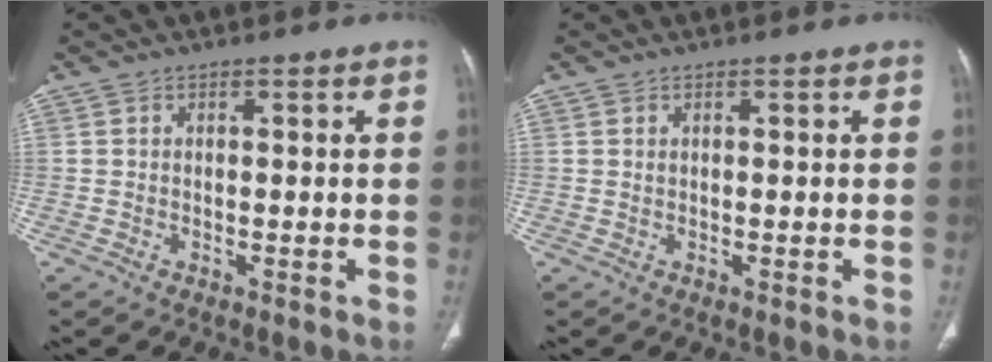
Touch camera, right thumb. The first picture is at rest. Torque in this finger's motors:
{"motor_torque": [-0.08, 0.28, 0.24, -0.12, -0.04]}